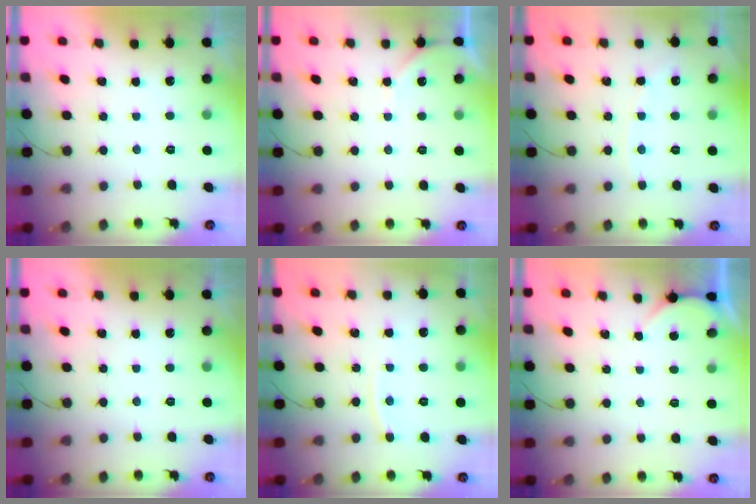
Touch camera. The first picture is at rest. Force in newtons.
{"total": 4.6, "press": 4.5, "slide": 0.6}
{"total": 2.4, "press": 2.4, "slide": 0.4}
{"total": 0.0}
{"total": 4.4, "press": 4.3, "slide": 0.5}
{"total": 0.8, "press": 0.8, "slide": 0.1}